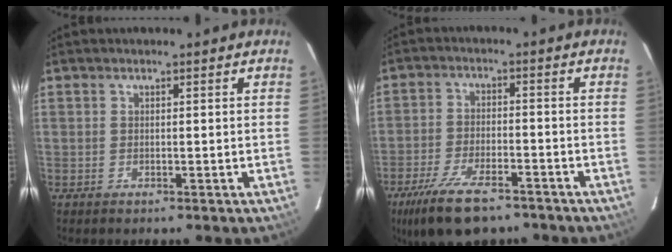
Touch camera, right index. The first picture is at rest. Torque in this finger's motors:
{"motor_torque": [1.30, -0.84, 0.55, 0.13]}